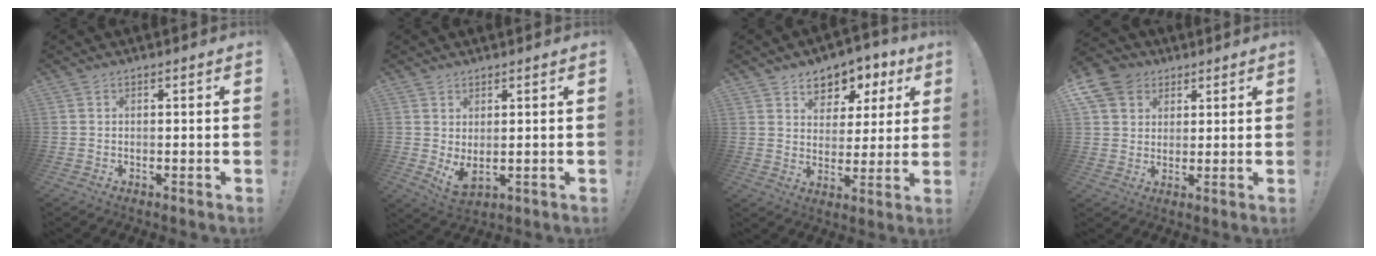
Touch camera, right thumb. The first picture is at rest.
{"total": 4.3, "force": [1.8, 1.7, 3.5], "torque": [-0.055, -0.023, 0.036]}
{"total": 7.4, "force": [4.4, 5.7, 1.8], "torque": [-0.018, -0.037, 0.084]}
{"total": 9.2, "force": [4.5, 7.4, 3.1], "torque": [-0.061, -0.025, 0.090]}